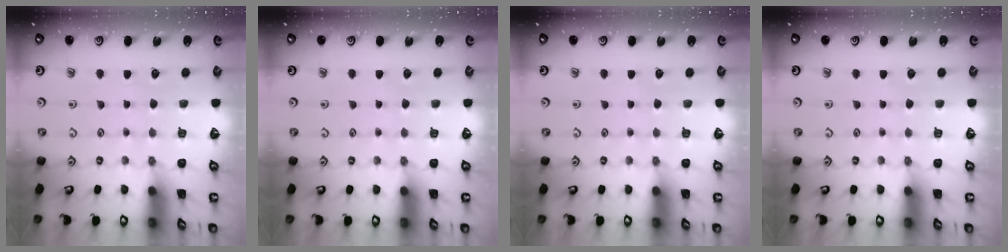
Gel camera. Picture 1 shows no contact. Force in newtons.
{"total": 0.0}
{"total": 0.0}
{"total": 0.0}